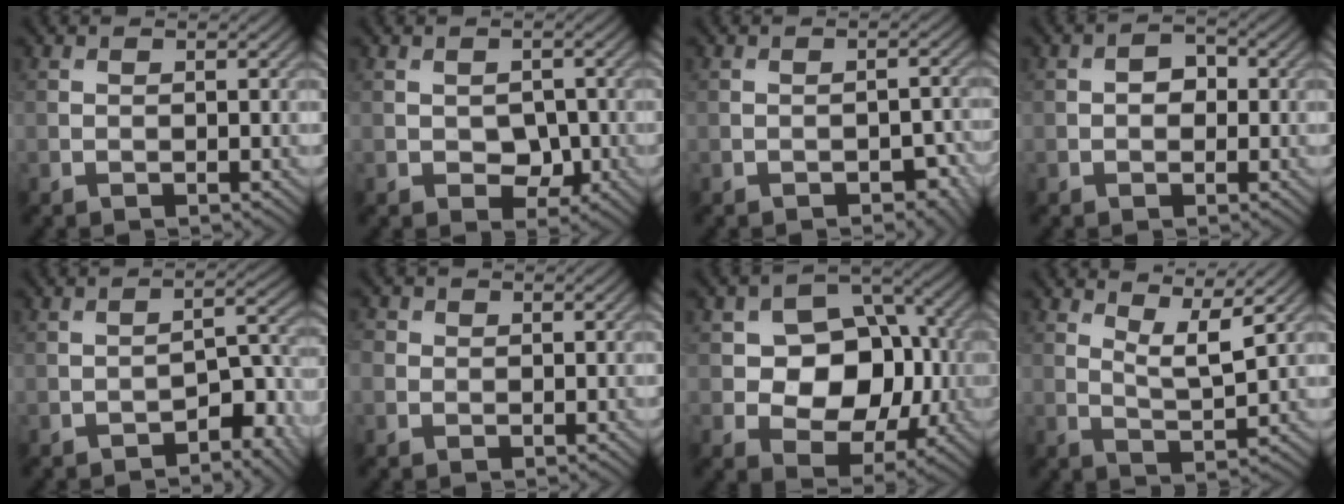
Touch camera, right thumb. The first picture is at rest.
{"total": 3.3, "force": [-0.6, 2.4, 2.1], "torque": [-0.034, -0.008, -0.008]}
{"total": 2.7, "force": [-1.5, 1.3, 1.7], "torque": [-0.023, 0.000, -0.018]}
{"total": 2.4, "force": [-0.1, 1.8, 1.5], "torque": [-0.027, 0.000, -0.005]}
{"total": 4.7, "force": [-3.0, 1.6, 3.2], "torque": [-0.040, 0.016, -0.046]}
{"total": 2.0, "force": [0.2, 1.8, 0.7], "torque": [-0.020, 0.000, -0.001]}
{"total": 10.5, "force": [-0.1, 8.0, 6.7], "torque": [-0.109, -0.004, -0.012]}
{"total": 5.0, "force": [3.5, 0.9, 3.5], "torque": [-0.067, -0.011, 0.071]}